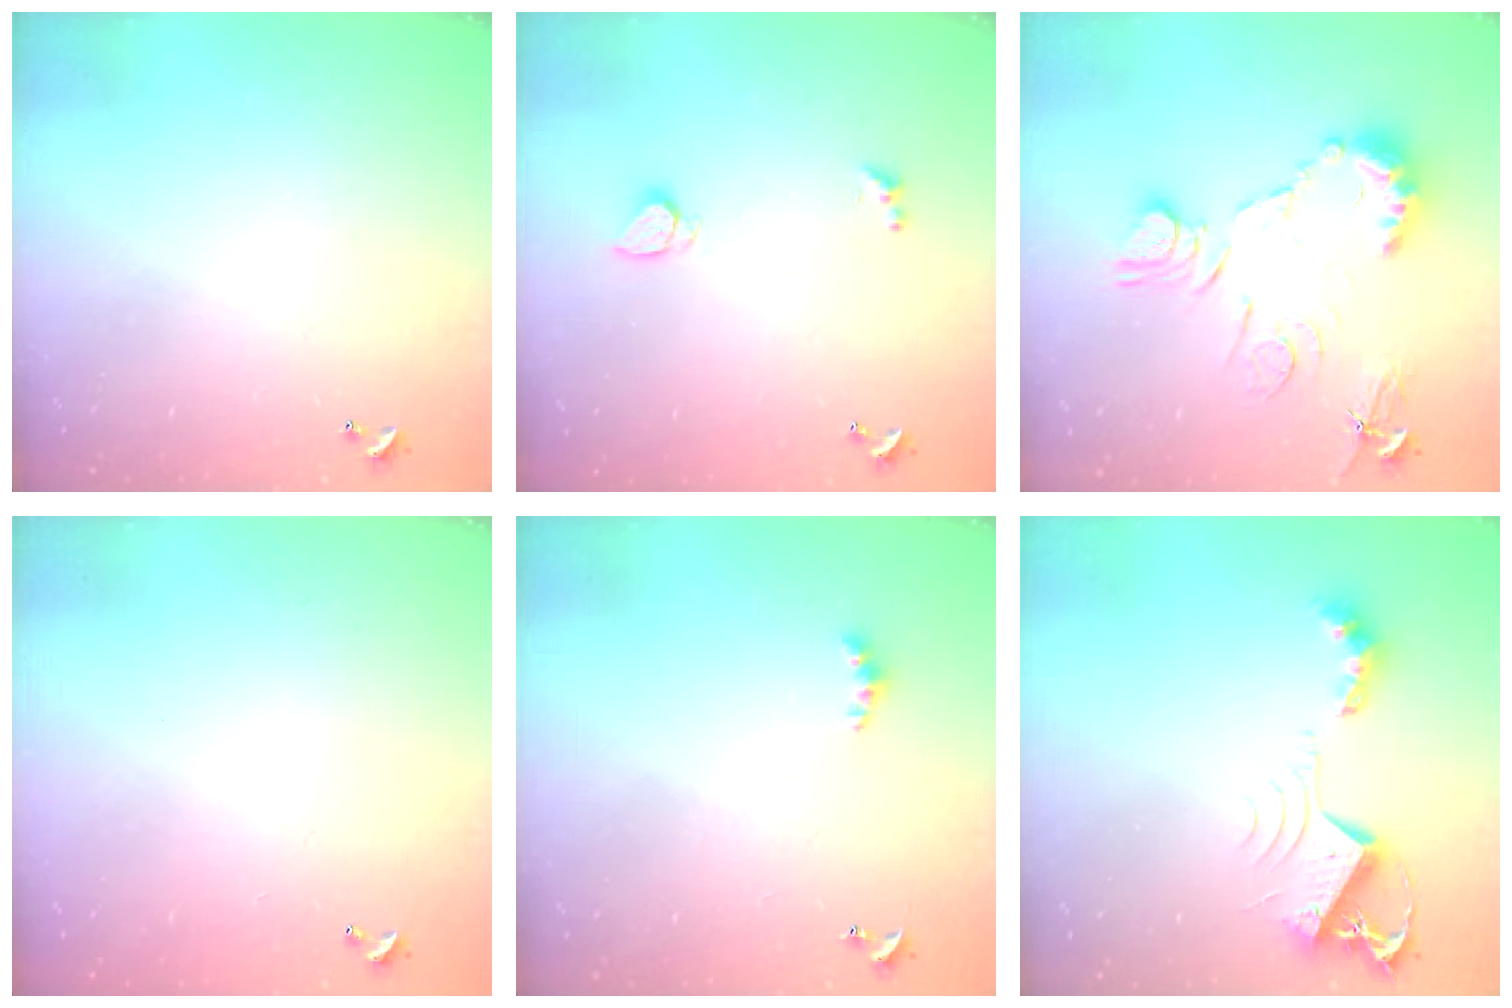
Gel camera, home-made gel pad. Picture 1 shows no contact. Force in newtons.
{"total": 2.4, "press": 2.3, "slide": 0.6}
{"total": 11.6, "press": 11.6, "slide": 0.5}
{"total": 2.9, "press": 2.9, "slide": 0.1}
{"total": 4.1, "press": 4.1, "slide": 0.4}
{"total": 10.1, "press": 10.1, "slide": 0.9}